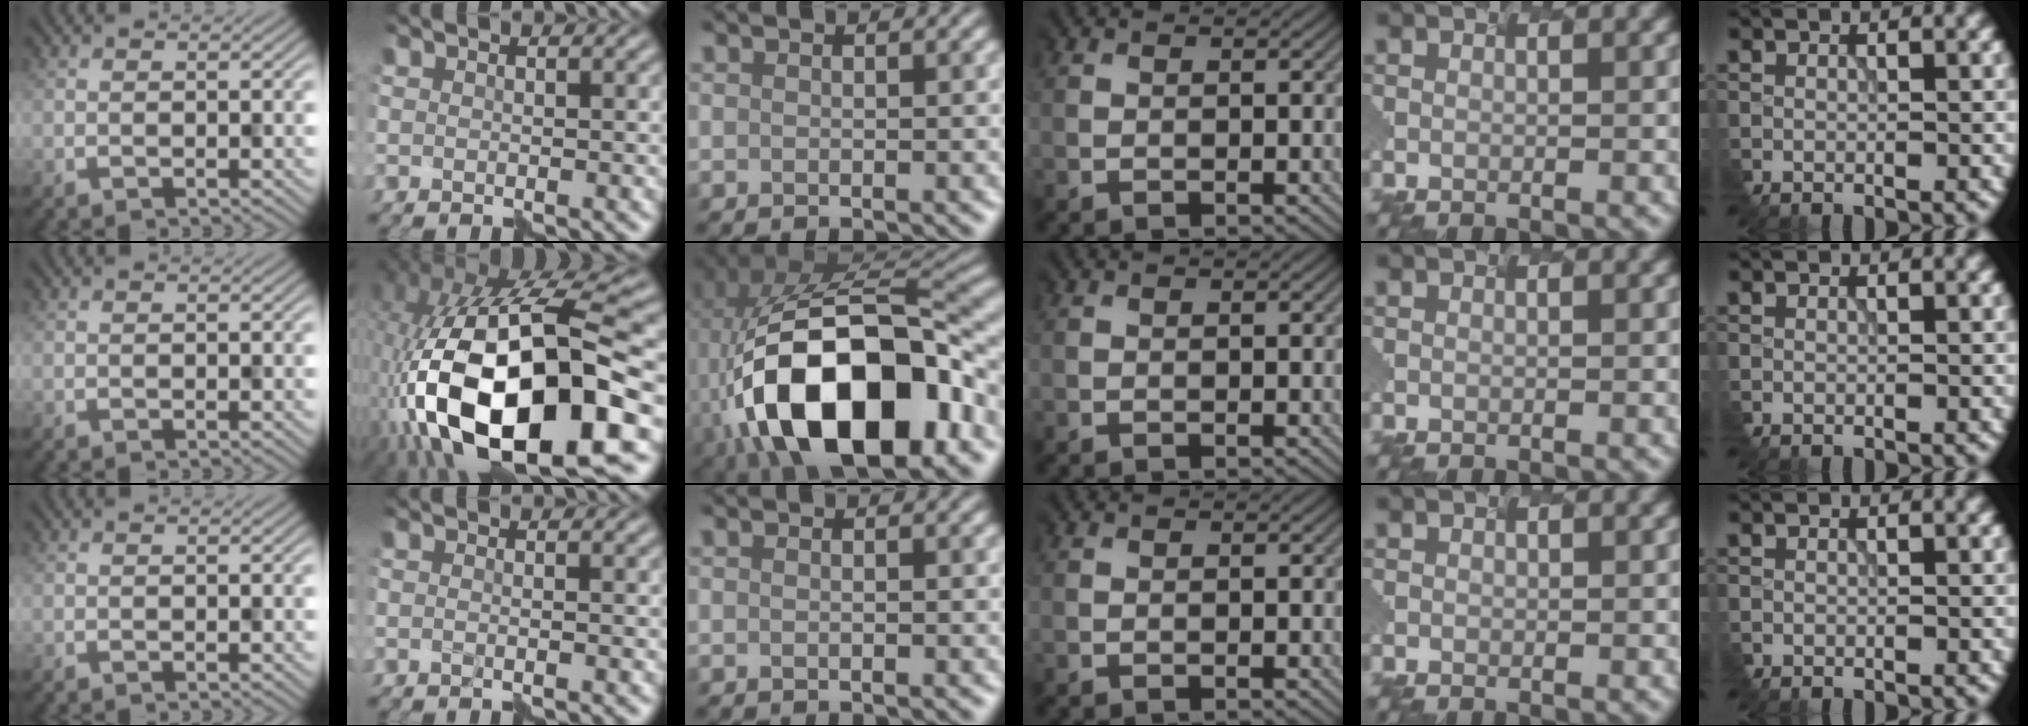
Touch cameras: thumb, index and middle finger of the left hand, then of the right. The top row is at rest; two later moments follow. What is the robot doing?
{"motion": "assemble", "object": "hinged jar"}